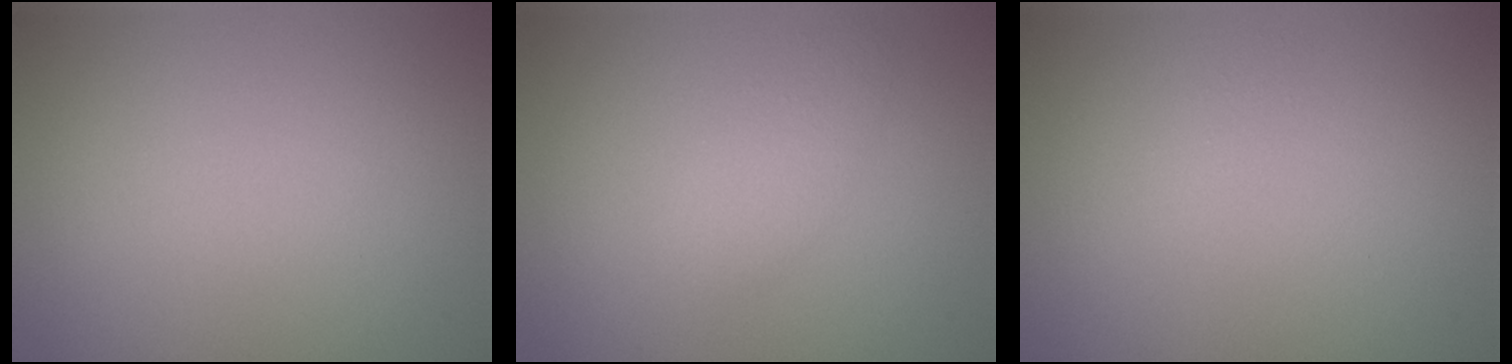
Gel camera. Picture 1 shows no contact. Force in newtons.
{"total": 1.8, "press": 1.8, "slide": 0.1}
{"total": 0.5, "press": 0.5, "slide": 0.0}